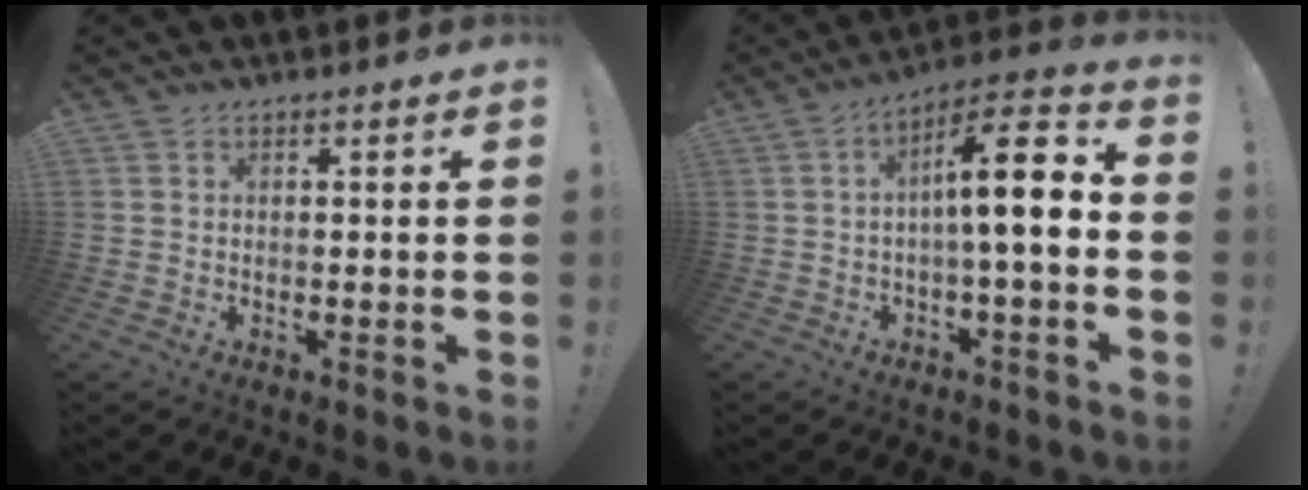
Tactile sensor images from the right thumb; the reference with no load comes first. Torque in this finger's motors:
{"motor_torque": [1.71, 1.41, 1.24, -0.97, 0.06]}